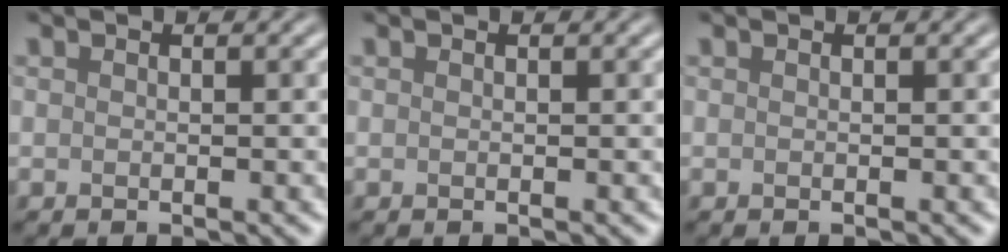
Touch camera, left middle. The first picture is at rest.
{"total": 0.0}
{"total": 0.0}